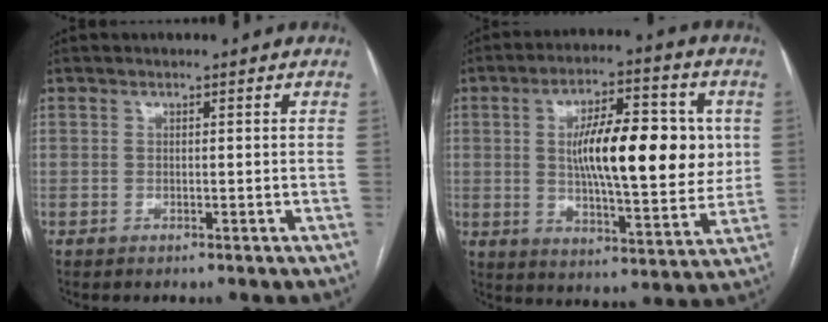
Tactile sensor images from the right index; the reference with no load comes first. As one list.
[{"total": 17.4, "force": [2.6, 5.4, 16.3], "torque": [-0.255, 0.016, 0.042]}]